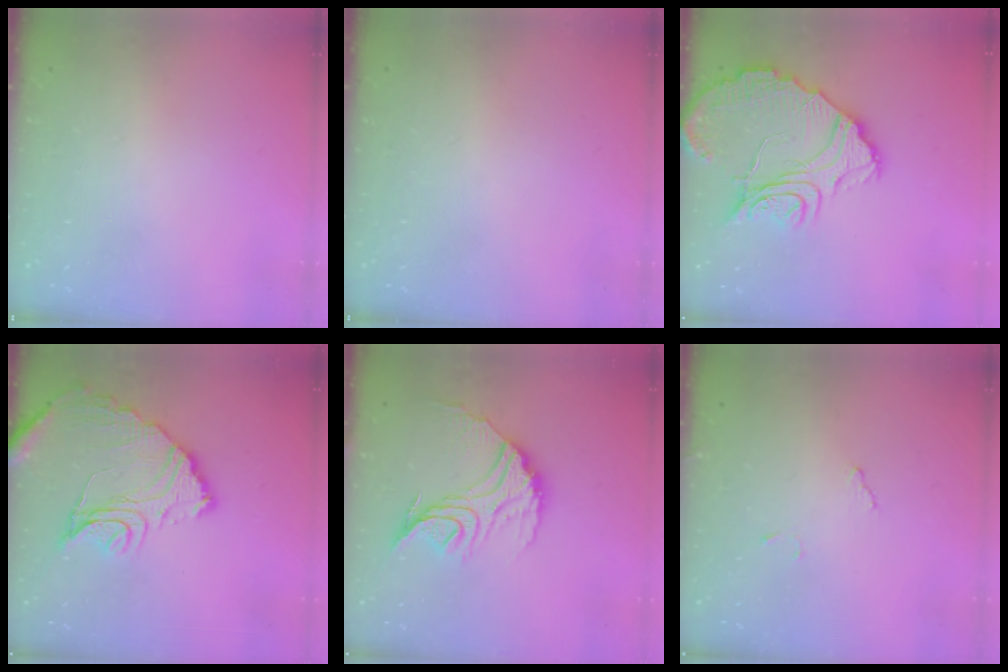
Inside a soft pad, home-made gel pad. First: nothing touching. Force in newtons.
{"total": 0.0}
{"total": 15.2, "press": 15.1, "slide": 1.6}
{"total": 16.4, "press": 16.3, "slide": 1.6}
{"total": 16.7, "press": 16.6, "slide": 1.5}
{"total": 7.0, "press": 7.0, "slide": 0.4}